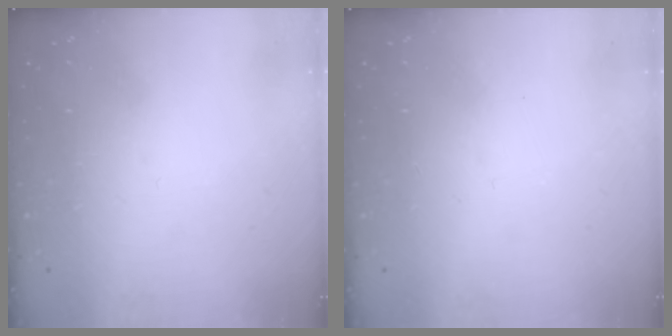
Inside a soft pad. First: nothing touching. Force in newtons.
{"total": 0.9, "press": 0.9, "slide": 0.1}